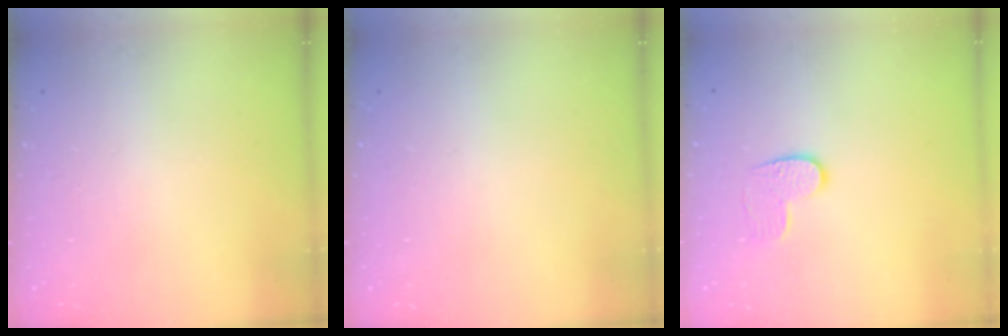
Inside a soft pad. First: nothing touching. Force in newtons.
{"total": 0.0}
{"total": 6.1, "press": 6.1, "slide": 0.5}